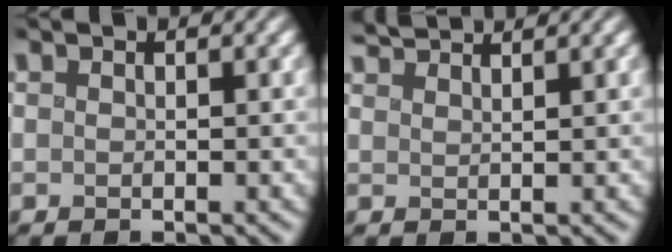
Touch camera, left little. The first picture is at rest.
{"total": 2.7, "force": [2.6, 0.2, 0.6], "torque": [-0.007, 0.011, 0.044]}